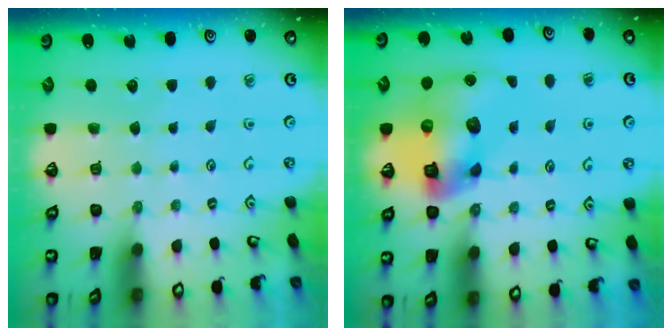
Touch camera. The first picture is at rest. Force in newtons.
{"total": 16.7, "press": 16.5, "slide": 2.2}